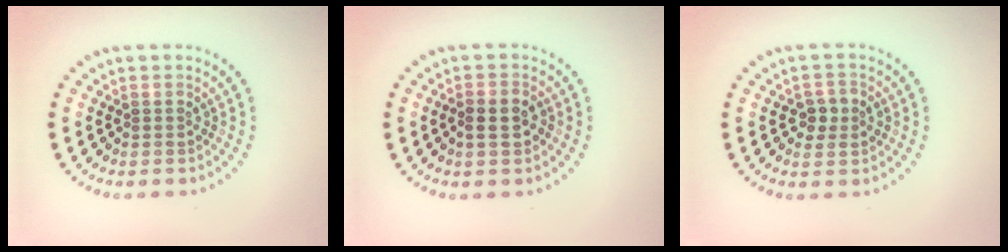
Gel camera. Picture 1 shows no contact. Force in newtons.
{"total": 2.4, "press": 2.3, "slide": 0.6}
{"total": 2.0, "press": 2.0, "slide": 0.2}